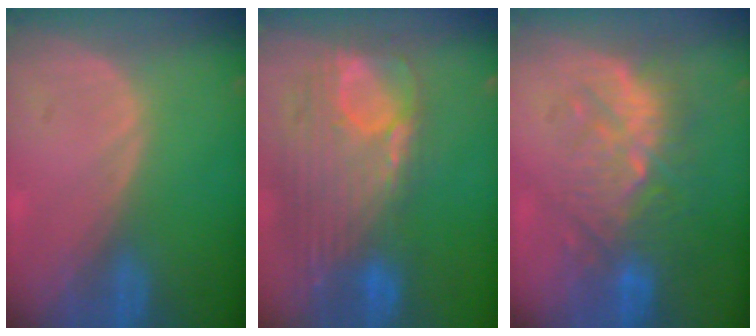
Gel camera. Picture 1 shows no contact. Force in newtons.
{"total": 12.7, "press": 10.7, "slide": 6.7}
{"total": 9.3, "press": 9.1, "slide": 1.8}